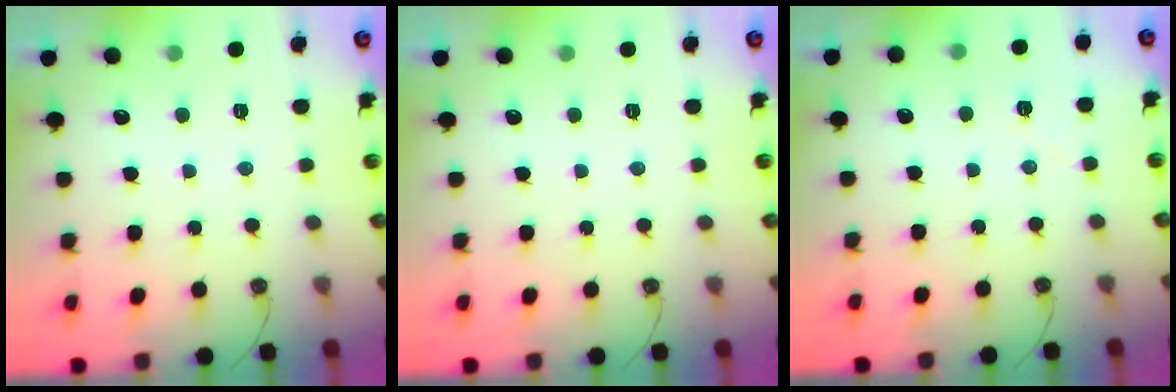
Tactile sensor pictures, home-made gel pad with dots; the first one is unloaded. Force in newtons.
{"total": 0.0}
{"total": 1.5, "press": 1.5, "slide": 0.5}